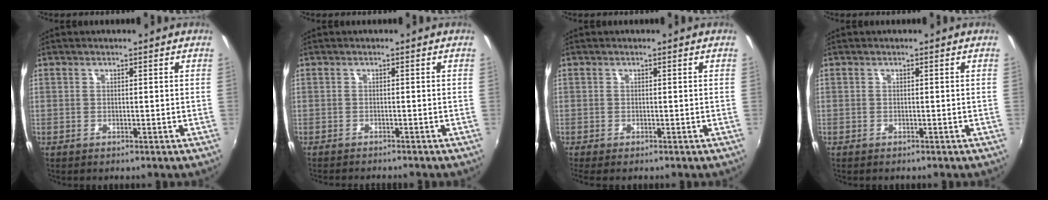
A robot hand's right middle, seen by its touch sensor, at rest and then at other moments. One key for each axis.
{"total": 3.2, "fx": -3.0, "fy": 0.0, "fz": 1.1, "tx": -0.029, "ty": -0.014, "tz": -0.047}
{"total": 1.1, "fx": -0.8, "fy": -0.1, "fz": 0.8, "tx": -0.018, "ty": -0.004, "tz": -0.010}
{"total": 0.0}